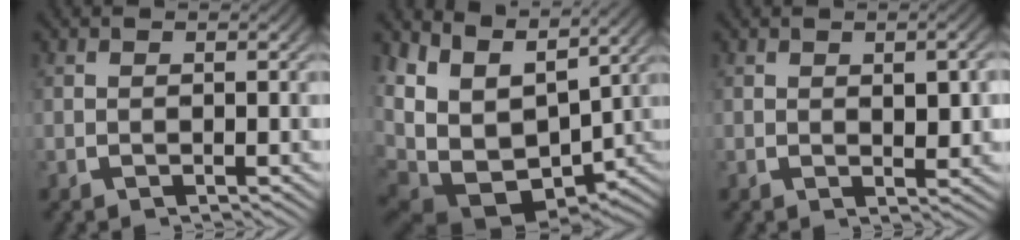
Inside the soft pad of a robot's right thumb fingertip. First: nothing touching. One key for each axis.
{"total": 13.4, "fx": -1.0, "fy": 9.3, "fz": 9.5, "tx": -0.224, "ty": -0.063, "tz": 0.014}
{"total": 1.9, "fx": 0.4, "fy": 0.8, "fz": 1.7, "tx": -0.018, "ty": -0.003, "tz": 0.009}